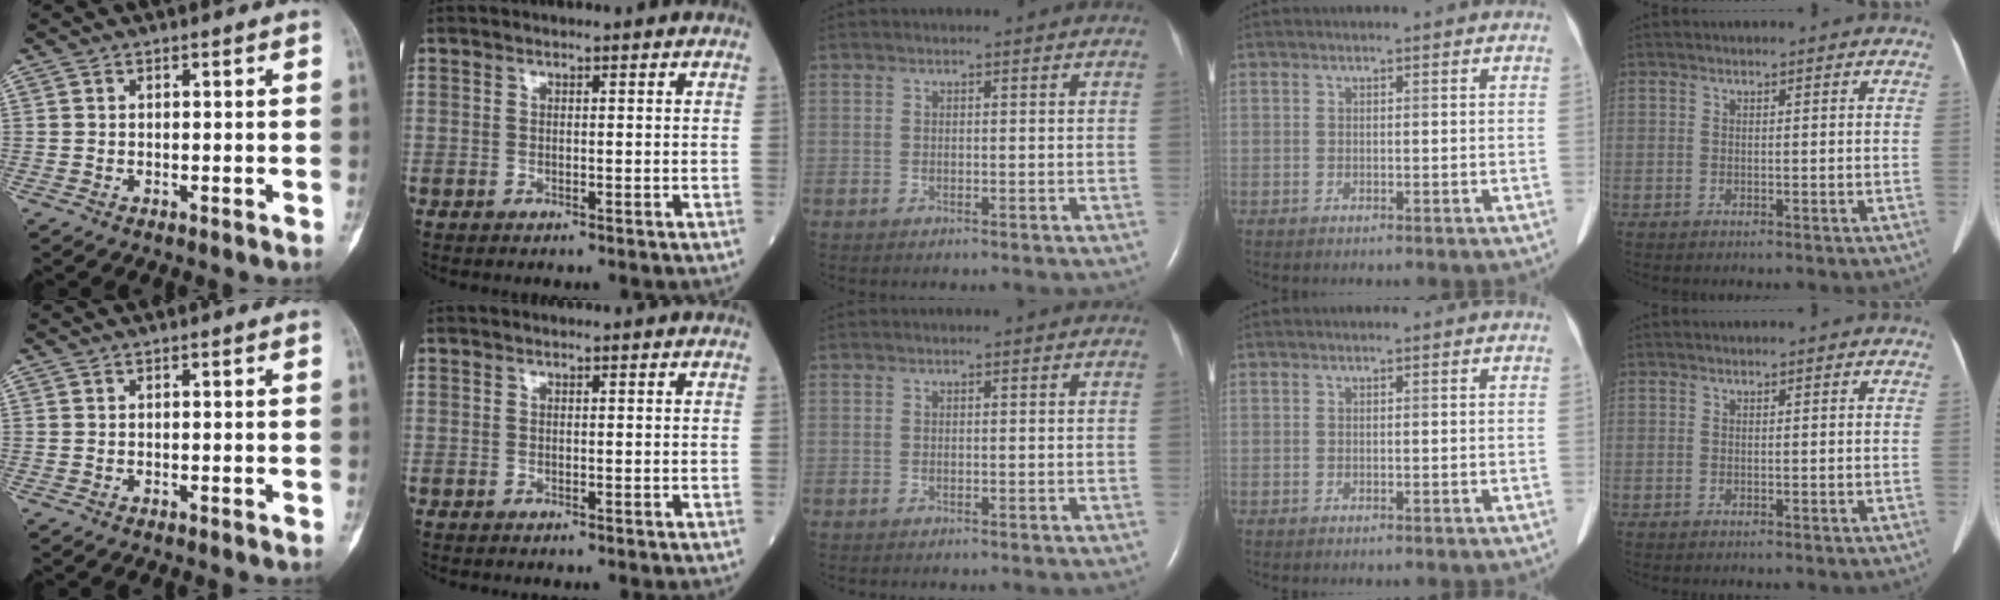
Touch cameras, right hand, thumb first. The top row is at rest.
{}